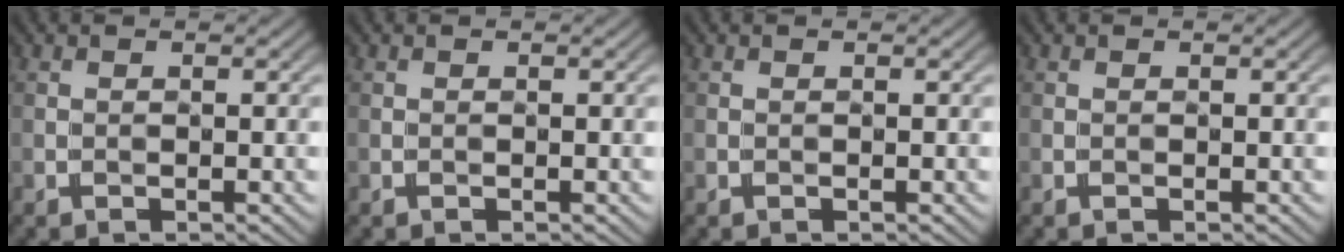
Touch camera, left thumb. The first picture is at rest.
{"total": 0.0}
{"total": 0.0}
{"total": 0.0}